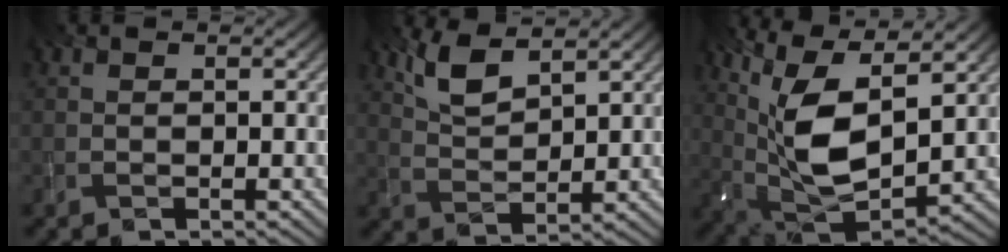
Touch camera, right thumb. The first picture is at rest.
{"total": 5.2, "force": [3.5, 1.7, 3.3], "torque": [-0.085, -0.001, 0.077]}
{"total": 13.9, "force": [4.7, 5.5, 11.9], "torque": [-0.264, 0.001, 0.090]}